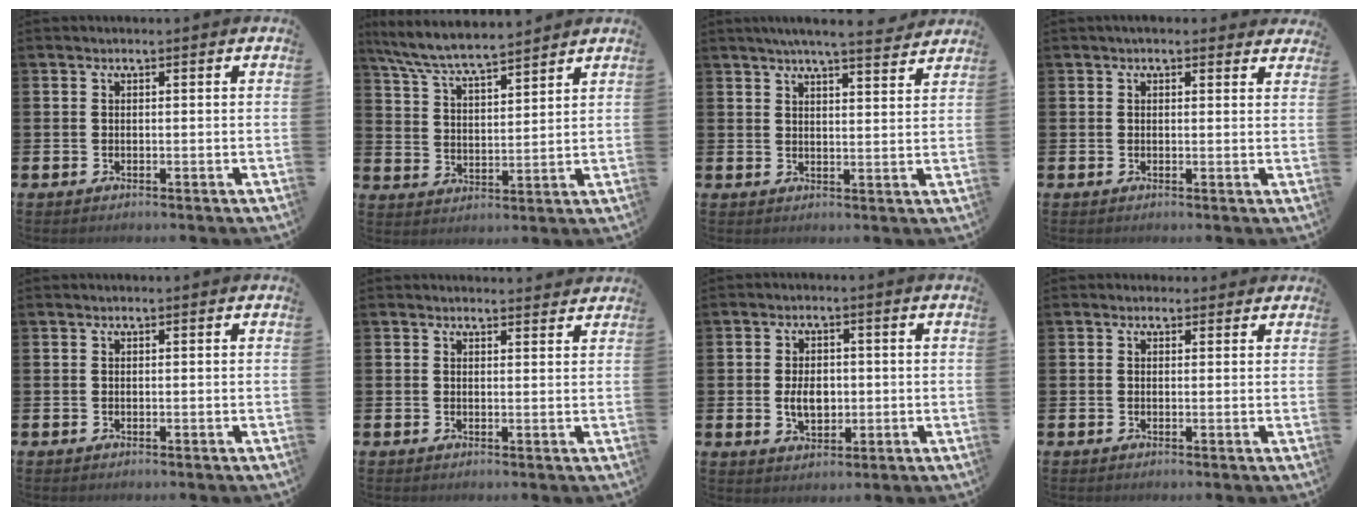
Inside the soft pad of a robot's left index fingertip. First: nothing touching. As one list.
[{"total": 7.1, "force": [6.8, 0.6, 2.1], "torque": [-0.072, -0.036, 0.121]}, {"total": 5.8, "force": [5.5, -0.1, 1.8], "torque": [-0.035, -0.027, 0.095]}, {"total": 1.5, "force": [1.5, 0.4, 0.2], "torque": [-0.005, 0.001, 0.027]}, {"total": 0.0}, {"total": 1.7, "force": [1.7, 0.2, -0.1], "torque": [0.011, -0.011, 0.029]}, {"total": 4.2, "force": [-0.2, 2.8, 3.2], "torque": [-0.042, 0.001, -0.009]}, {"total": 1.0, "force": [0.6, 0.7, 0.0], "torque": [0.006, 0.007, 0.009]}]